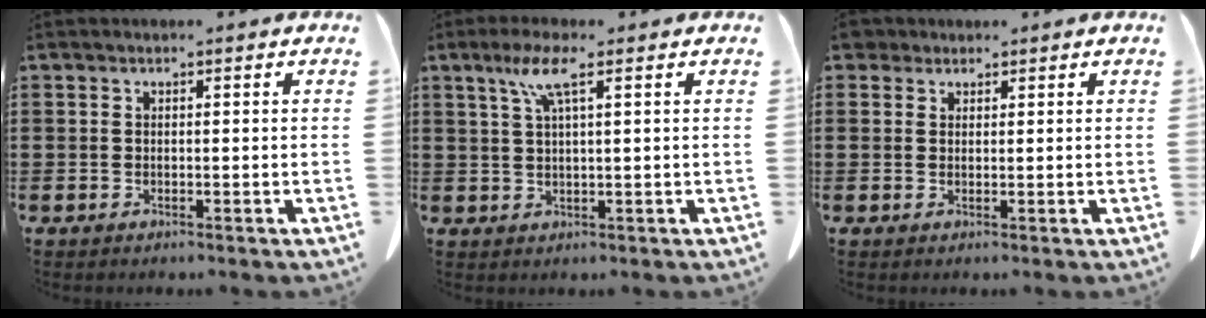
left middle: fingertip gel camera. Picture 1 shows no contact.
{"total": 5.0, "force": [2.4, 0.5, 4.4], "torque": [-0.094, 0.007, 0.040]}
{"total": 2.1, "force": [1.6, 1.2, 0.5], "torque": [-0.018, 0.008, 0.032]}